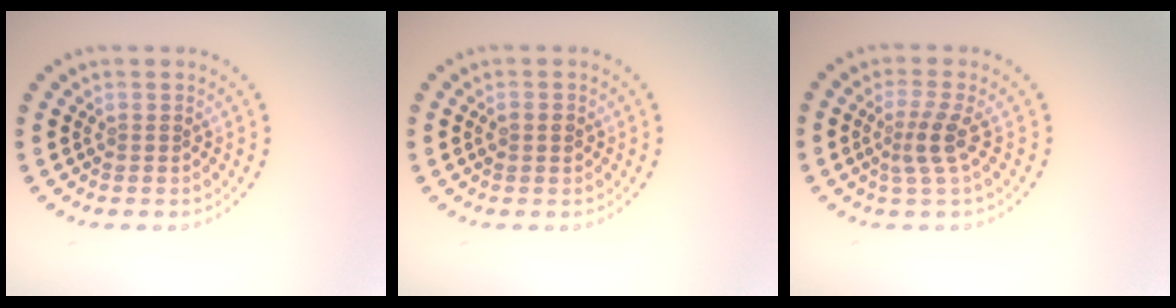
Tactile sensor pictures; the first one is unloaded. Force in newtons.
{"total": 1.3, "press": 1.3, "slide": 0.1}
{"total": 2.5, "press": 1.7, "slide": 1.8}